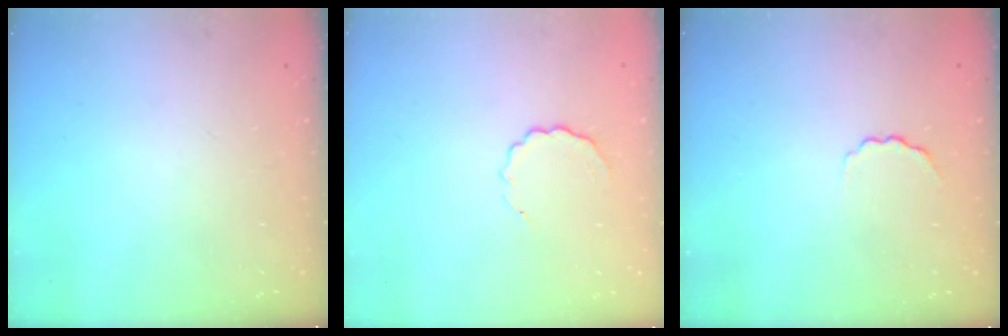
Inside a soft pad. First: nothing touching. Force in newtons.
{"total": 3.5, "press": 3.4, "slide": 0.9}
{"total": 2.5, "press": 2.4, "slide": 0.6}